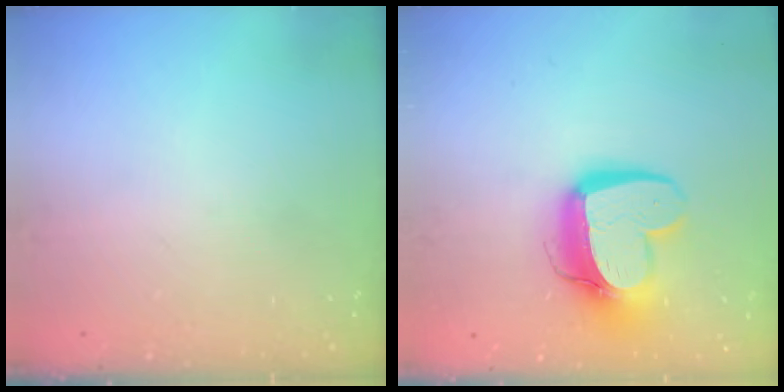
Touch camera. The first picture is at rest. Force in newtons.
{"total": 15.2, "press": 15.2, "slide": 1.4}